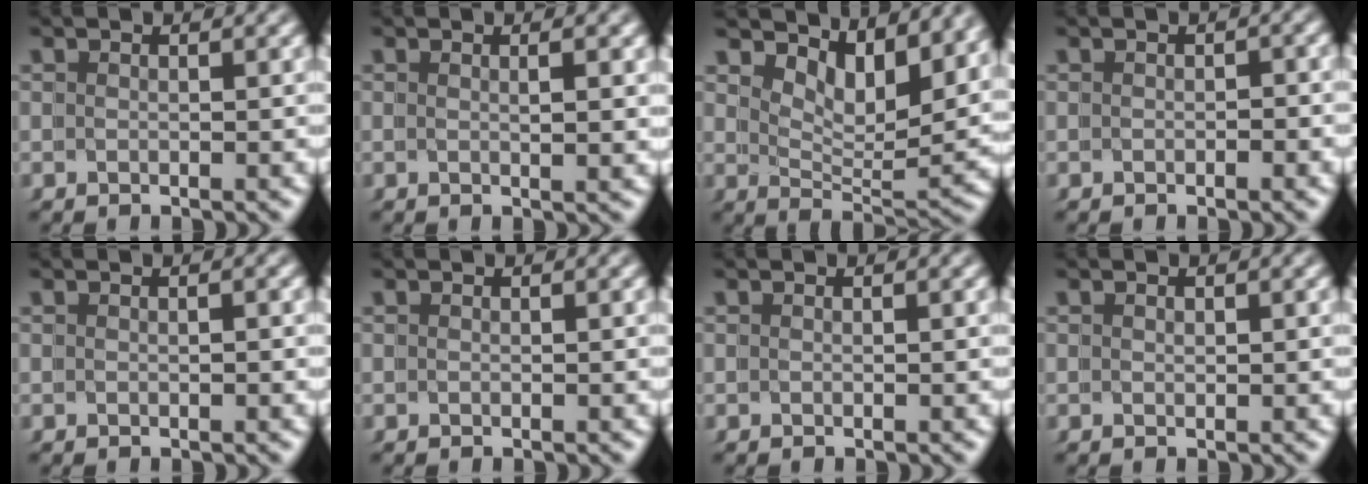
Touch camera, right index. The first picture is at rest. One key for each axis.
{"total": 1.3, "fx": 0.1, "fy": -1.2, "fz": 0.1, "tx": 0.002, "ty": -0.005, "tz": 0.007}
{"total": 5.2, "fx": 4.4, "fy": 1.1, "fz": 2.7, "tx": -0.035, "ty": -0.003, "tz": 0.067}
{"total": 0.5, "fx": -0.4, "fy": 0.3, "fz": 0.0, "tx": 0.007, "ty": 0.000, "tz": -0.009}
{"total": 0.0}
{"total": 0.0}
{"total": 0.0}
{"total": 0.0}